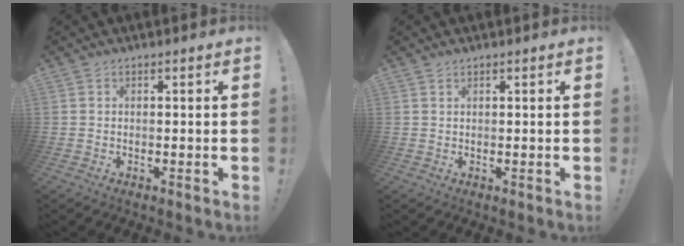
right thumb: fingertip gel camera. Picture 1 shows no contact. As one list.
[{"total": 0.6, "force": [0.5, 0.1, 0.3], "torque": [-0.002, -0.001, 0.009]}]